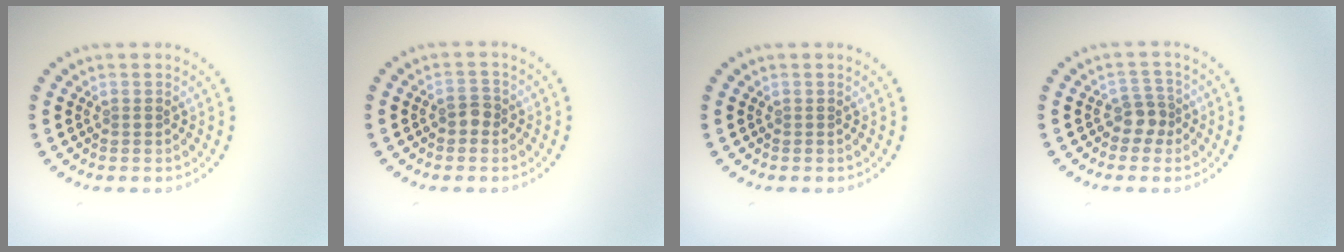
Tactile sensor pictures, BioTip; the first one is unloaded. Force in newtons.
{"total": 1.5, "press": 1.4, "slide": 0.5}
{"total": 0.0}
{"total": 2.1, "press": 1.7, "slide": 1.2}